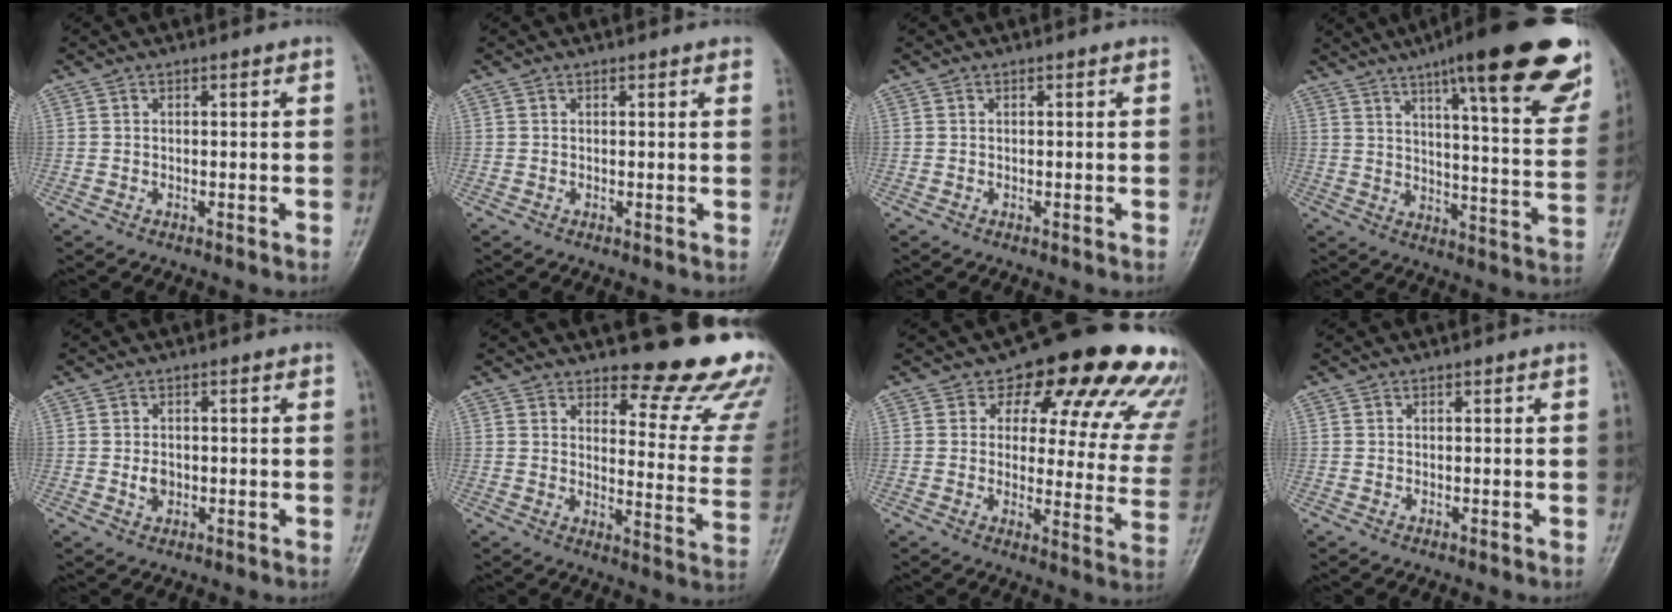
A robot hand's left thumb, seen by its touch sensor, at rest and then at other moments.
{"total": 2.2, "force": [1.7, 0.5, 1.2], "torque": [-0.006, 0.003, 0.011]}
{"total": 0.0}
{"total": 28.6, "force": [17.9, 5.8, 21.5], "torque": [-0.259, -0.046, 0.237]}
{"total": 2.3, "force": [-0.3, 1.7, 1.4], "torque": [-0.018, 0.001, -0.004]}
{"total": 18.3, "force": [15.3, 5.4, 8.5], "torque": [-0.053, -0.137, 0.175]}
{"total": 21.7, "force": [14.0, 10.3, 12.9], "torque": [-0.108, -0.054, 0.151]}
{"total": 0.0}